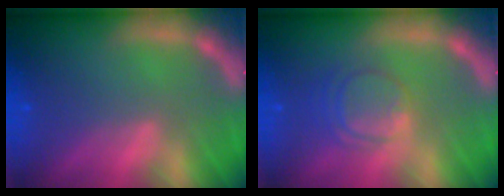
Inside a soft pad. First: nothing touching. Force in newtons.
{"total": 4.0}